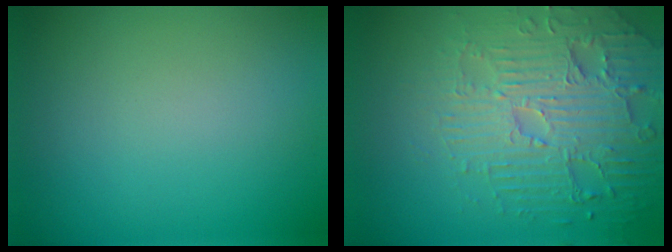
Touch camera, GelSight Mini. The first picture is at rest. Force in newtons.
{"total": 6.2, "press": 5.0, "slide": 3.7}